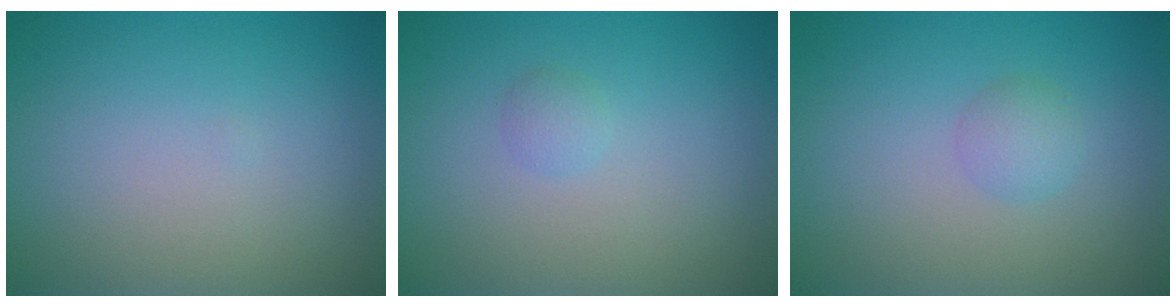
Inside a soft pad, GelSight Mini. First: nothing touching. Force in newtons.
{"total": 0.9, "press": 0.9, "slide": 0.0}
{"total": 1.5, "press": 1.5, "slide": 0.1}